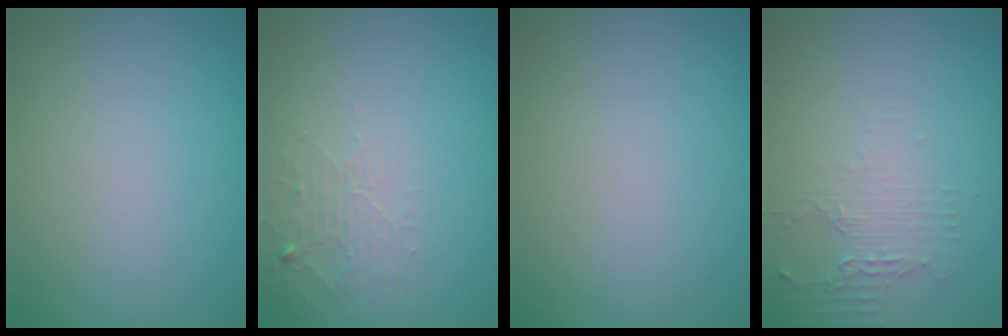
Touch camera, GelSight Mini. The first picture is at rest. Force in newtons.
{"total": 1.9, "press": 1.9, "slide": 0.3}
{"total": 0.0}
{"total": 2.1, "press": 1.6, "slide": 1.4}